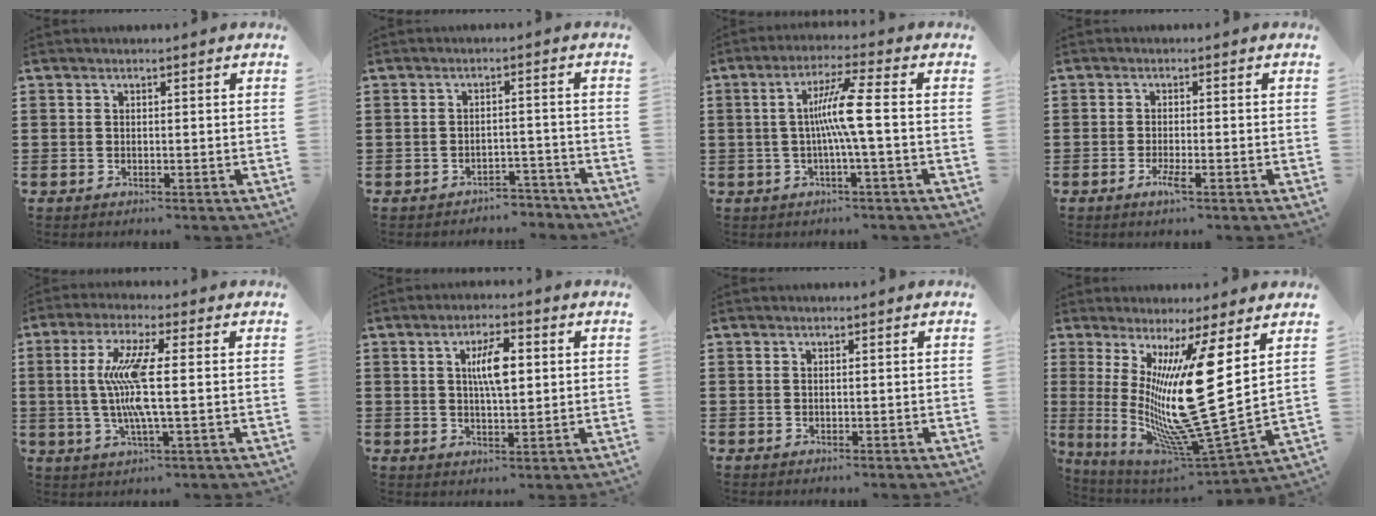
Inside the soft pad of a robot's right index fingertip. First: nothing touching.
{"total": 2.9, "force": [-2.8, 0.6, 0.2], "torque": [-0.010, 0.003, -0.059]}
{"total": 7.2, "force": [-0.4, -0.5, 7.1], "torque": [-0.138, -0.004, -0.019]}
{"total": 2.2, "force": [-1.1, 0.2, 1.9], "torque": [-0.046, -0.009, -0.024]}
{"total": 9.1, "force": [0.0, 0.8, 9.1], "torque": [-0.198, -0.019, -0.012]}
{"total": 6.1, "force": [1.2, 2.0, 5.7], "torque": [-0.105, 0.006, 0.015]}
{"total": 0.0}
{"total": 14.5, "force": [4.1, 0.4, 13.9], "torque": [-0.251, -0.087, 0.054]}